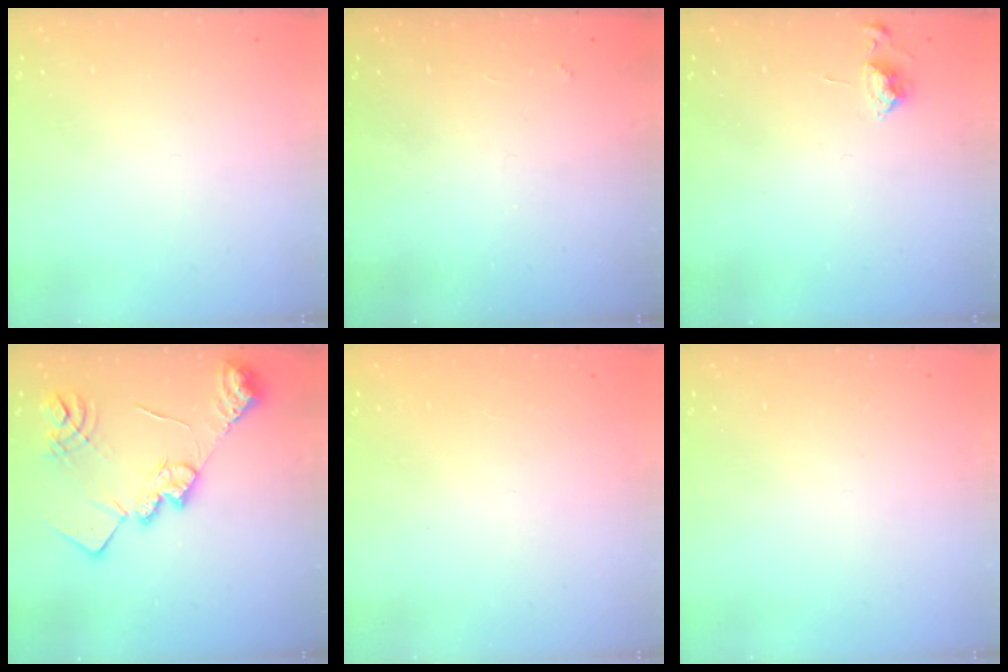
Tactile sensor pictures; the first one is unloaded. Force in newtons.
{"total": 3.6, "press": 3.6, "slide": 0.5}
{"total": 4.0, "press": 3.9, "slide": 0.6}
{"total": 17.6, "press": 17.5, "slide": 1.1}
{"total": 1.5, "press": 1.3, "slide": 0.9}
{"total": 0.0}